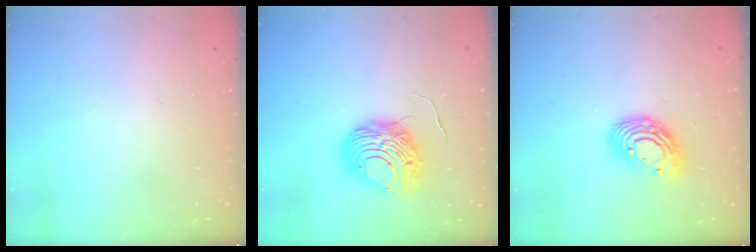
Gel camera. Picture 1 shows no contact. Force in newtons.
{"total": 9.7, "press": 9.6, "slide": 1.1}
{"total": 12.2, "press": 12.1, "slide": 1.1}